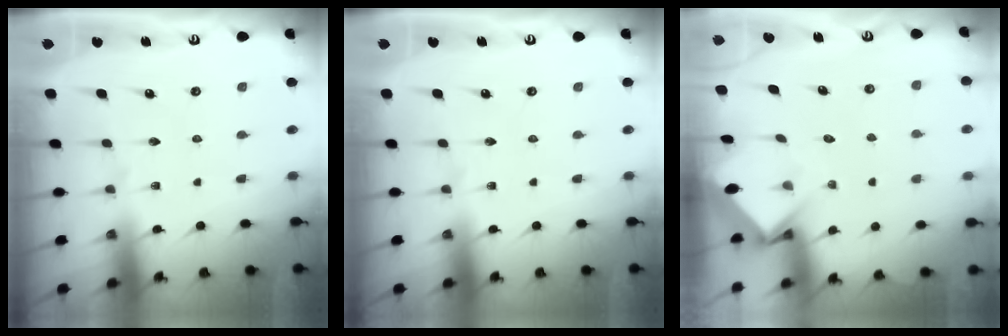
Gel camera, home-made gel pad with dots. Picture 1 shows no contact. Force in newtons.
{"total": 0.0}
{"total": 3.2, "press": 3.2, "slide": 0.3}